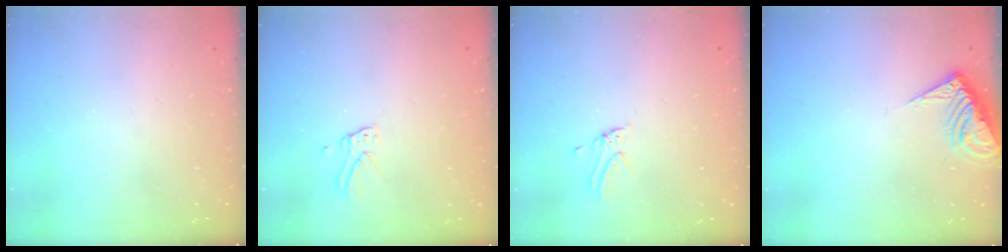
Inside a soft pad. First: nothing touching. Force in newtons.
{"total": 4.8, "press": 4.7, "slide": 0.4}
{"total": 1.7, "press": 1.7, "slide": 0.1}
{"total": 9.3, "press": 9.2, "slide": 1.1}